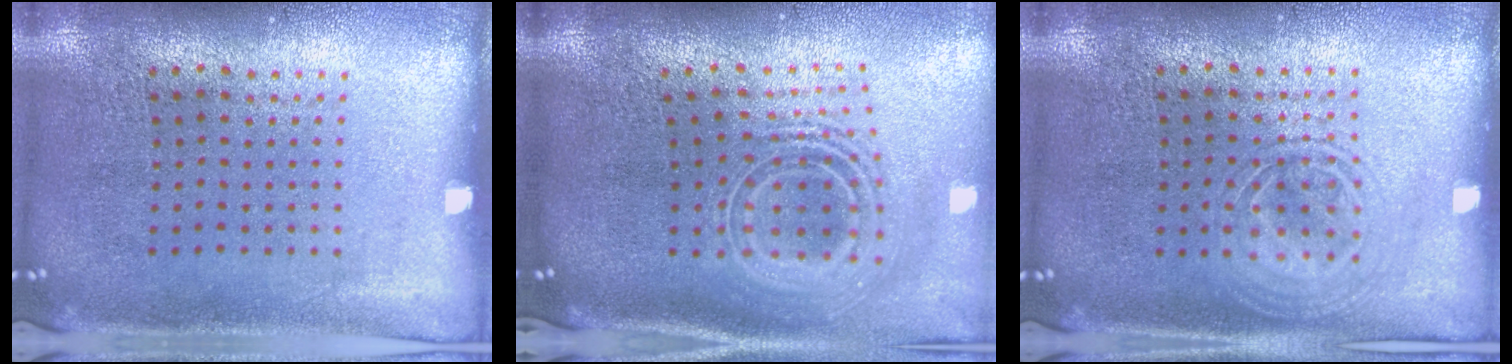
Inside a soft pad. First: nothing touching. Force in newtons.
{"total": 2.7, "press": 1.8, "slide": 1.9}
{"total": 1.2, "press": 1.2, "slide": 0.1}